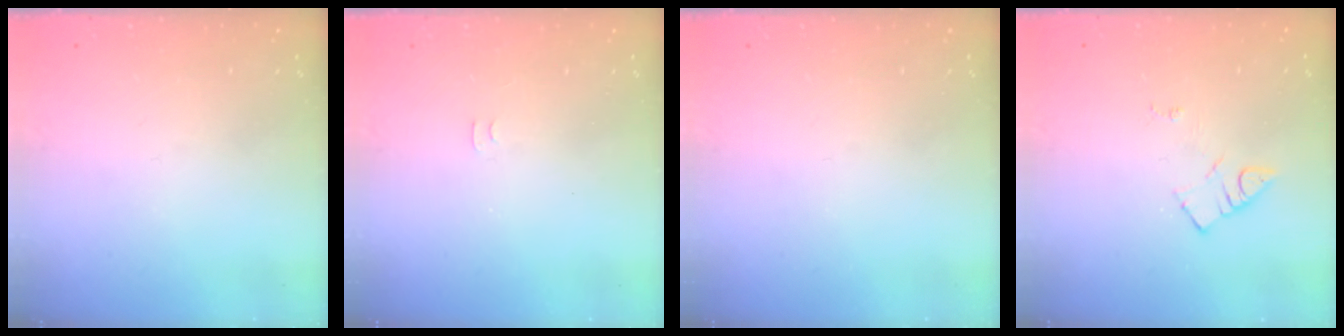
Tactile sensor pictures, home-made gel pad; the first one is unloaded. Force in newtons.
{"total": 3.6, "press": 3.6, "slide": 0.4}
{"total": 0.0}
{"total": 4.5, "press": 4.4, "slide": 0.7}